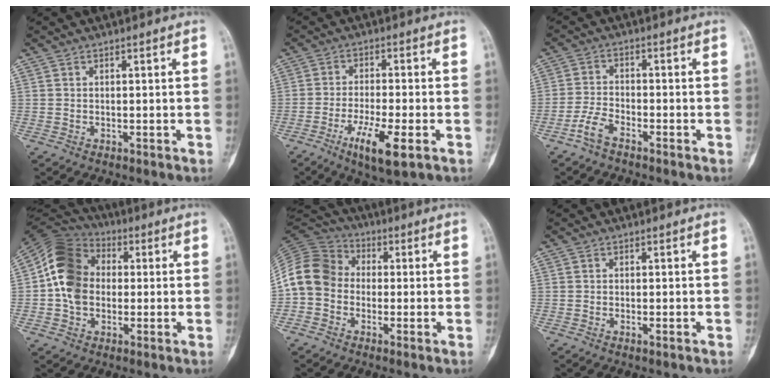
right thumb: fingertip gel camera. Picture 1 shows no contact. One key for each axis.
{"total": 9.0, "fx": -4.0, "fy": 1.9, "fz": 7.8, "tx": -0.152, "ty": -0.001, "tz": -0.066}
{"total": 4.0, "fx": -2.9, "fy": 1.4, "fz": 2.4, "tx": -0.055, "ty": 0.018, "tz": -0.061}
{"total": 12.7, "fx": 0.2, "fy": 10.0, "fz": 7.8, "tx": -0.130, "ty": 0.028, "tz": -0.009}
{"total": 11.0, "fx": -1.1, "fy": 9.5, "fz": 5.6, "tx": -0.097, "ty": 0.032, "tz": -0.035}
{"total": 0.7, "fx": -0.3, "fy": 0.1, "fz": 0.6, "tx": -0.012, "ty": -0.001, "tz": -0.004}